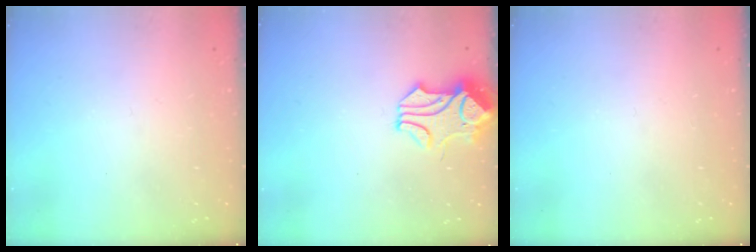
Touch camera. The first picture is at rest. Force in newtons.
{"total": 0.9, "press": 0.2, "slide": 0.9}
{"total": 0.0}